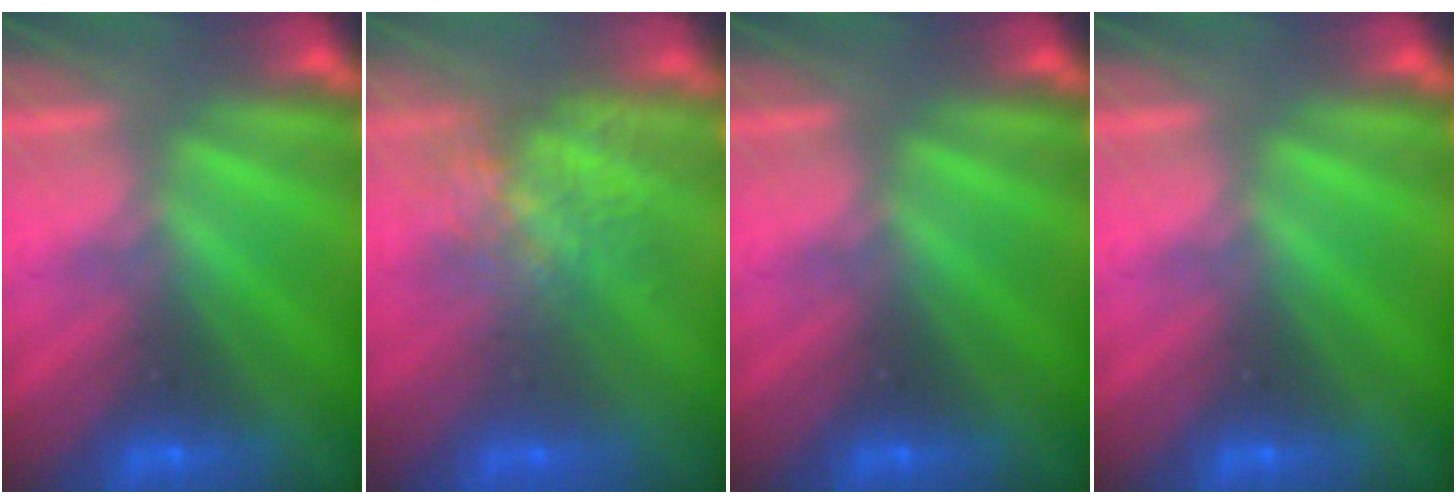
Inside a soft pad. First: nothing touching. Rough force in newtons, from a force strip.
{"total": 7.6}
{"total": 0.0}
{"total": 0.0}